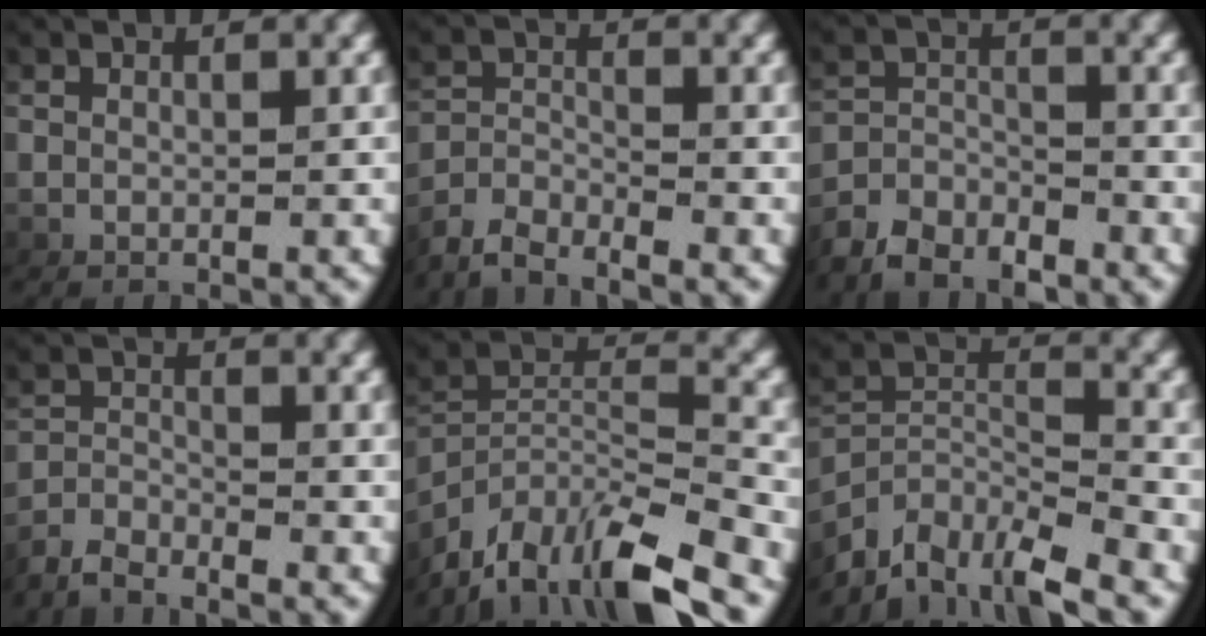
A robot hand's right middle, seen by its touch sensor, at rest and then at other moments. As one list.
[{"total": 3.4, "force": [-3.1, 0.8, 1.0], "torque": [-0.021, -0.004, -0.060]}, {"total": 3.8, "force": [-3.4, 1.3, 1.0], "torque": [-0.012, -0.001, -0.061]}, {"total": 2.9, "force": [-2.9, 0.1, 0.4], "torque": [-0.008, -0.005, -0.053]}, {"total": 11.1, "force": [-5.9, 5.9, 7.3], "torque": [-0.135, -0.032, -0.077]}, {"total": 9.0, "force": [-5.7, 4.9, 5.0], "torque": [-0.095, -0.034, -0.081]}]